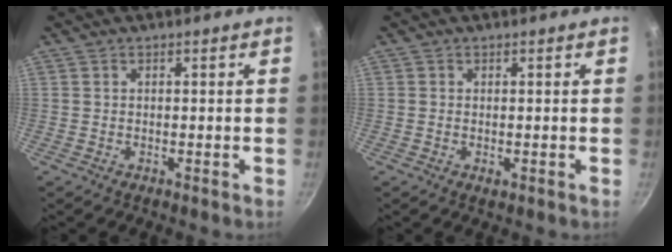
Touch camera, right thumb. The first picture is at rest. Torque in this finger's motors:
{"motor_torque": [-0.40, 0.50, -0.17, 0.43, 0.03]}